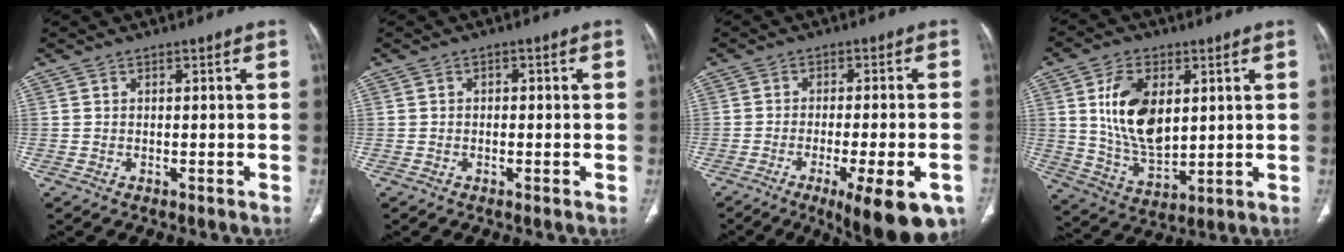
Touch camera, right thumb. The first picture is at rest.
{"total": 1.0, "force": [-0.1, 0.8, 0.6], "torque": [-0.001, 0.003, -0.007]}
{"total": 15.8, "force": [-8.4, 4.2, 12.8], "torque": [-0.137, 0.003, -0.115]}
{"total": 14.1, "force": [3.3, 8.3, 10.9], "torque": [-0.180, -0.020, 0.071]}